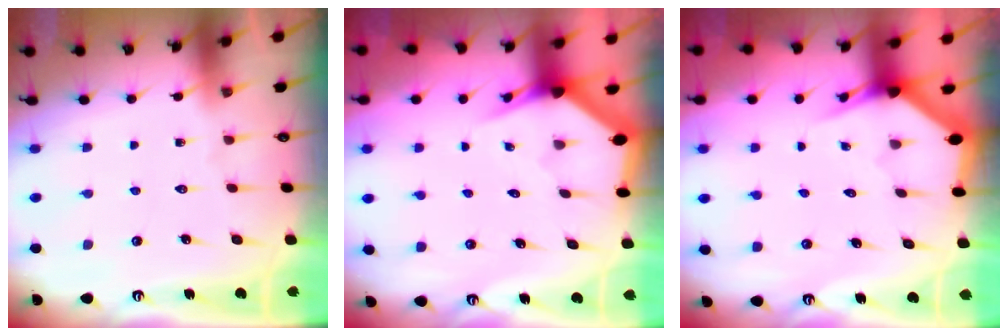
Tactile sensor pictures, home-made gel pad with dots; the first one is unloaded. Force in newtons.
{"total": 2.9, "press": 2.9, "slide": 0.2}
{"total": 2.9, "press": 2.9, "slide": 0.1}